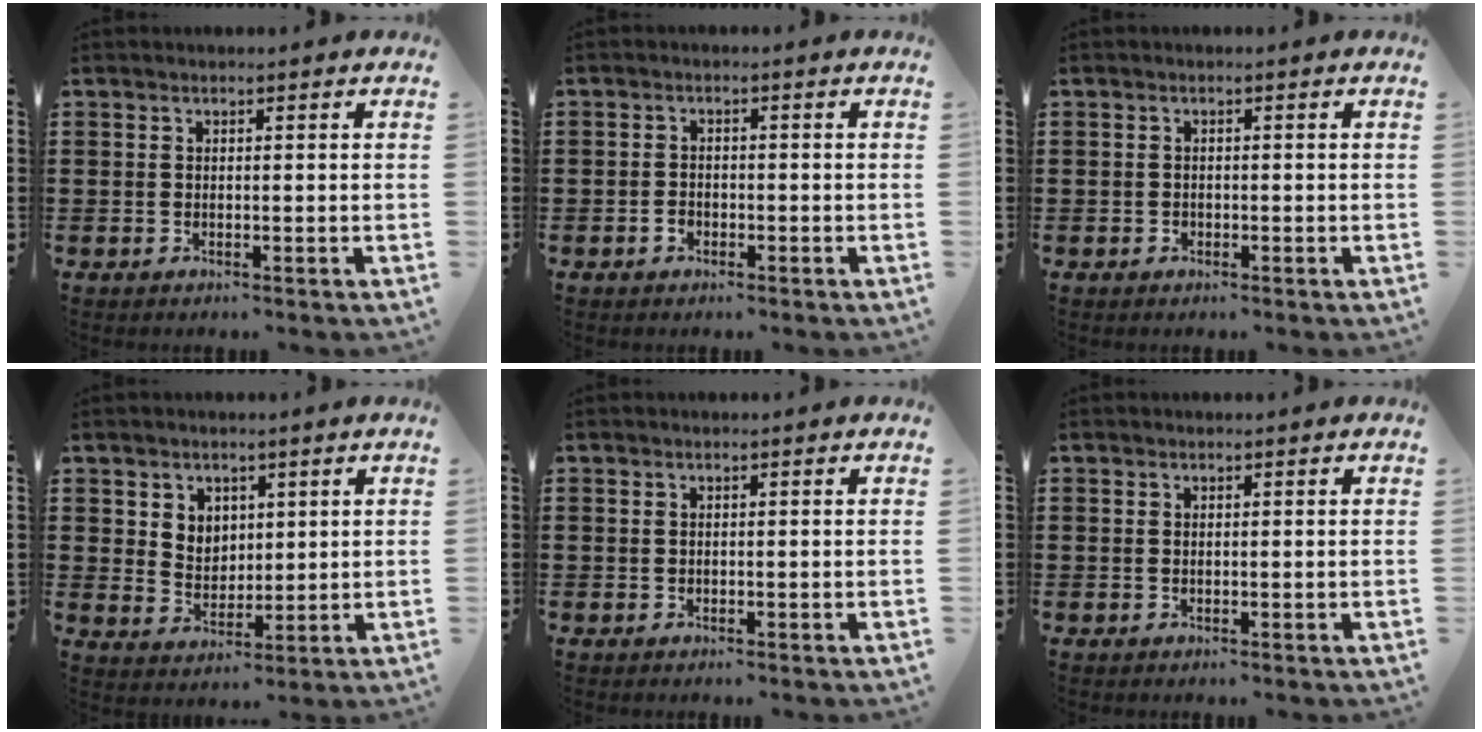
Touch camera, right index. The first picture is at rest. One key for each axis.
{"total": 1.5, "fx": -0.9, "fy": 1.0, "fz": 0.6, "tx": -0.014, "ty": -0.001, "tz": -0.018}
{"total": 0.6, "fx": -0.3, "fy": 0.5, "fz": 0.2, "tx": -0.005, "ty": 0.002, "tz": -0.008}
{"total": 4.3, "fx": 2.5, "fy": 3.5, "fz": 0.5, "tx": -0.019, "ty": 0.006, "tz": 0.045}
{"total": 0.0}
{"total": 0.0}